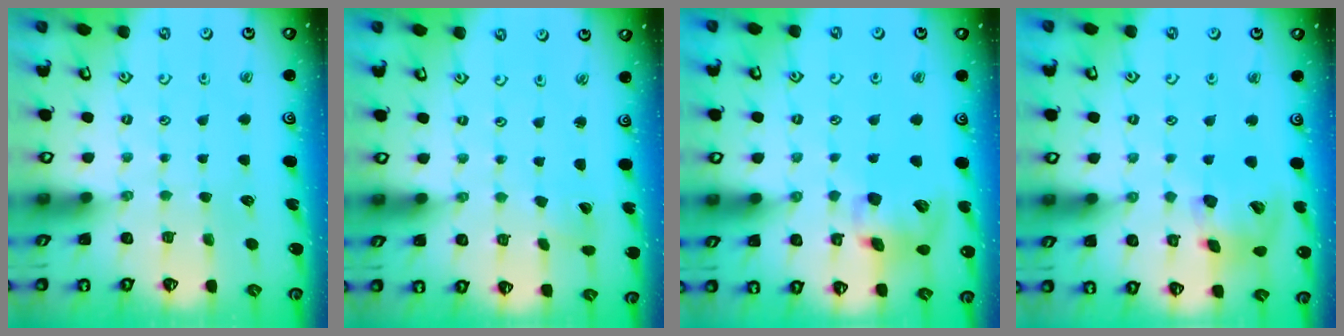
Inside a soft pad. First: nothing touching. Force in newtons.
{"total": 1.7, "press": 1.7, "slide": 0.3}
{"total": 11.1, "press": 10.9, "slide": 1.9}
{"total": 14.6, "press": 14.4, "slide": 2.3}